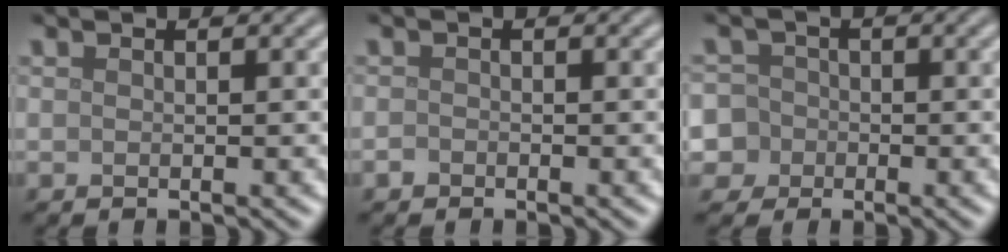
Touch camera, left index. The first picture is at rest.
{"total": 0.7, "force": [-0.5, 0.5, 0.1], "torque": [0.000, -0.002, -0.010]}
{"total": 7.7, "force": [-2.3, 7.2, 1.8], "torque": [-0.050, 0.006, -0.083]}